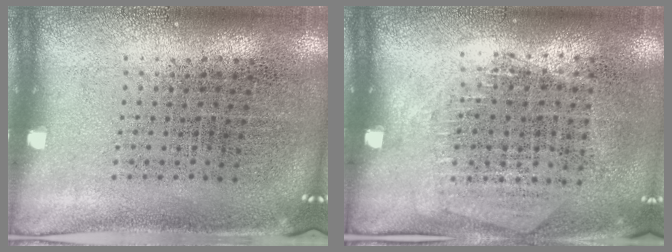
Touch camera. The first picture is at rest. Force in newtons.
{"total": 1.3, "press": 1.2, "slide": 0.6}